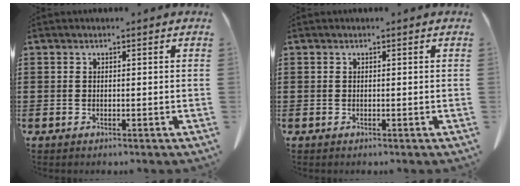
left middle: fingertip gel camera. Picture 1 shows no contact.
{"total": 0.0}